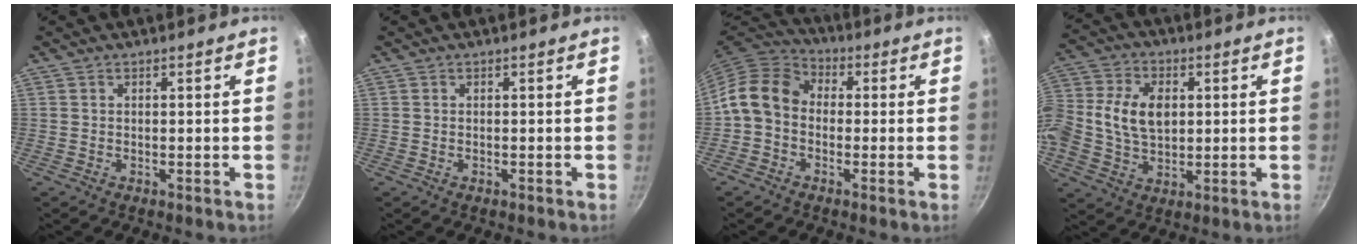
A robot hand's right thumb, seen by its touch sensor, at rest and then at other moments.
{"total": 0.0}
{"total": 10.1, "force": [-0.7, 8.1, 6.1], "torque": [-0.096, 0.037, -0.036]}
{"total": 16.3, "force": [1.3, 11.8, 11.1], "torque": [-0.235, 0.034, 0.017]}